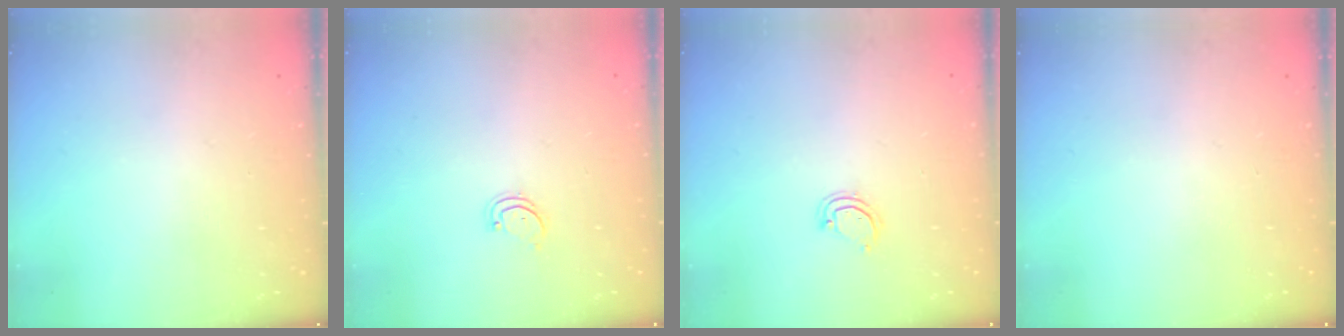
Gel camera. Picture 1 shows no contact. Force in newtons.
{"total": 1.9, "press": 1.9, "slide": 0.2}
{"total": 3.7, "press": 3.7, "slide": 0.3}
{"total": 0.0}